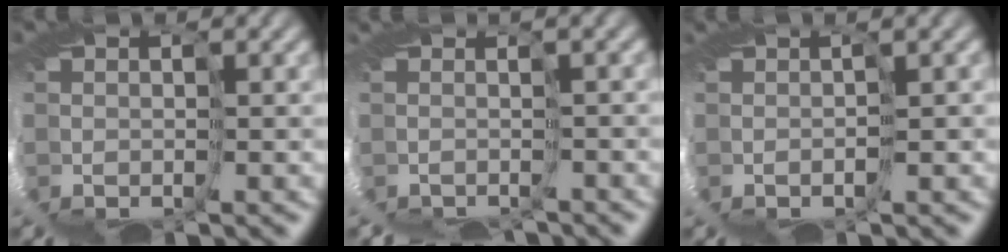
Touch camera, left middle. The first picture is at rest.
{"total": 4.9, "force": [-3.3, -2.2, -2.9], "torque": [0.057, -0.006, -0.025]}
{"total": 3.5, "force": [0.1, -3.0, -1.7], "torque": [0.026, -0.003, 0.011]}